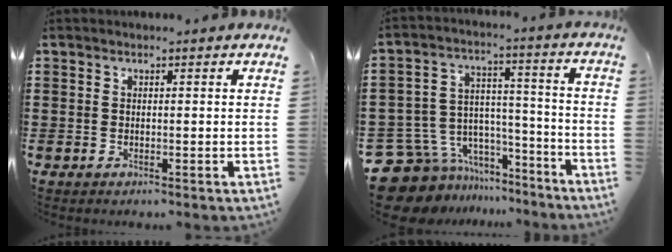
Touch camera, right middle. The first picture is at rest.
{"total": 9.6, "force": [-7.5, 5.9, 1.2], "torque": [-0.056, 0.007, -0.141]}